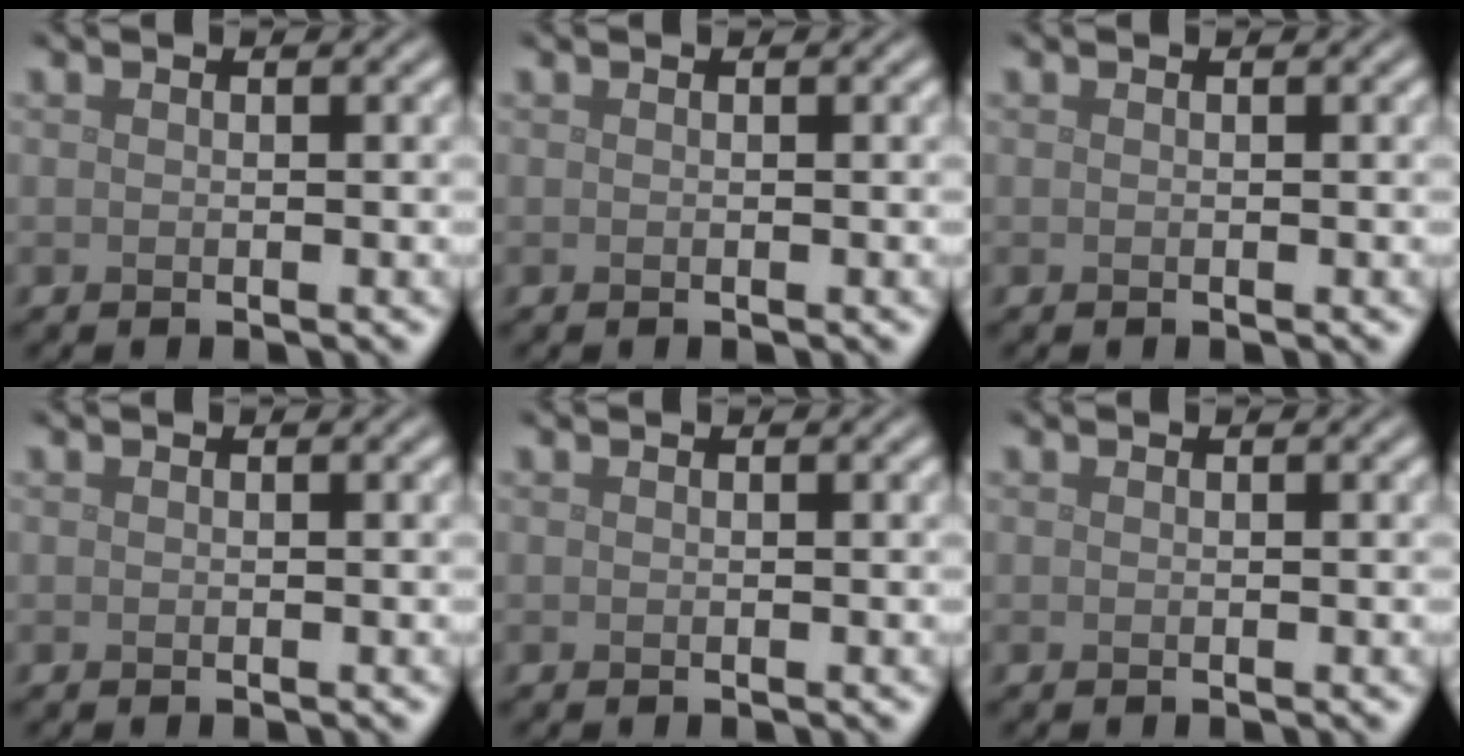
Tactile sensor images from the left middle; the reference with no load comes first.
{"total": 0.0}
{"total": 0.0}
{"total": 0.0}
{"total": 0.0}
{"total": 0.0}